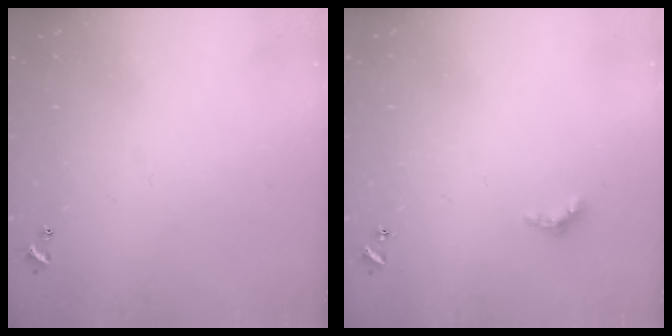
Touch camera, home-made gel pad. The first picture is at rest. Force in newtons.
{"total": 3.6, "press": 3.6, "slide": 0.6}